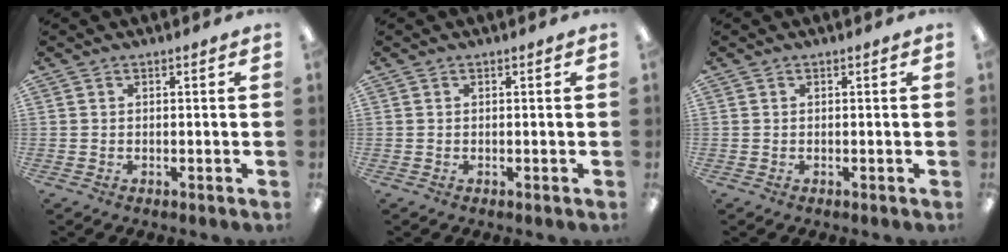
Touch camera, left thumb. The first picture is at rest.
{"total": 0.0}
{"total": 0.0}